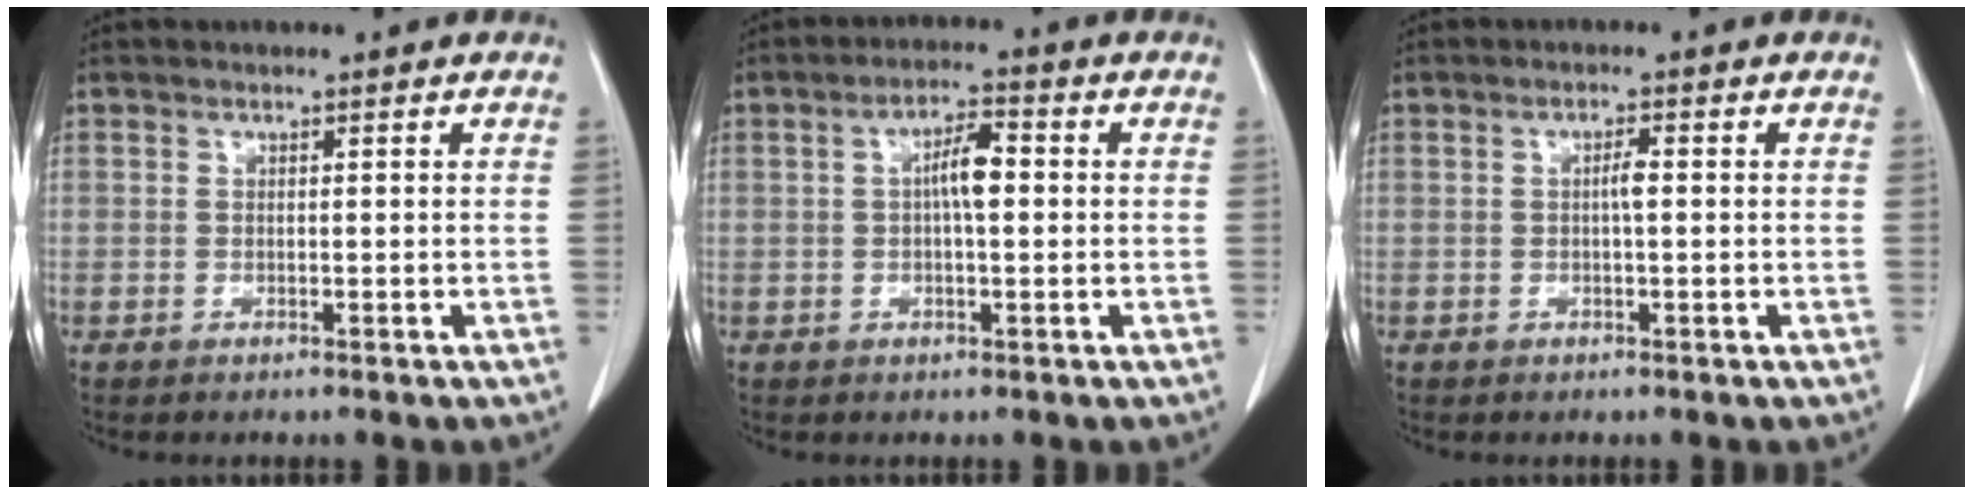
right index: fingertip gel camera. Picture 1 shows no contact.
{"total": 4.6, "force": [0.3, 1.1, 4.5], "torque": [-0.079, 0.012, 0.003]}
{"total": 1.7, "force": [0.0, 0.2, 1.7], "torque": [-0.030, 0.004, 0.000]}